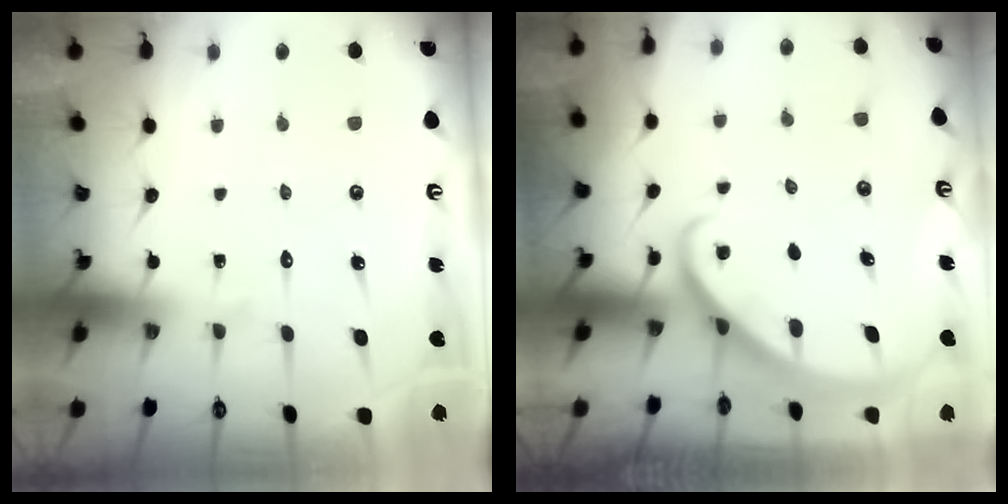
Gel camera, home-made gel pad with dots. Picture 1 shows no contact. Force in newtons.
{"total": 2.4, "press": 2.4, "slide": 0.2}